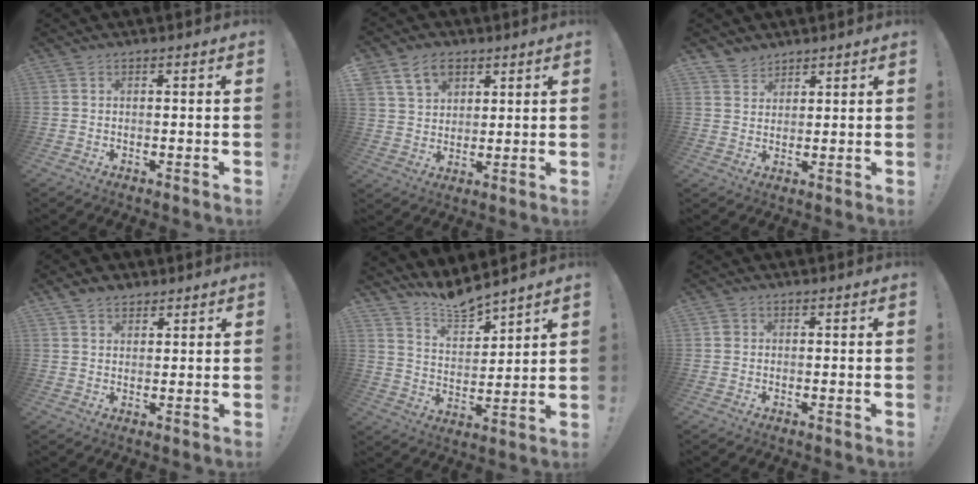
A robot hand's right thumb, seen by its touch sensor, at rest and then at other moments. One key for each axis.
{"total": 10.5, "fx": 5.8, "fy": 7.6, "fz": 4.3, "tx": -0.064, "ty": -0.022, "tz": 0.114}
{"total": 4.0, "fx": 3.4, "fy": 2.2, "fz": 0.0, "tx": 0.001, "ty": -0.024, "tz": 0.064}
{"total": 3.9, "fx": 2.9, "fy": 2.4, "fz": 1.1, "tx": -0.020, "ty": -0.012, "tz": 0.054}
{"total": 9.5, "fx": 9.3, "fy": 1.4, "fz": 1.4, "tx": -0.038, "ty": -0.082, "tz": 0.173}
{"total": 1.2, "fx": 0.4, "fy": 1.1, "fz": 0.4, "tx": -0.001, "ty": 0.001, "tz": 0.006}